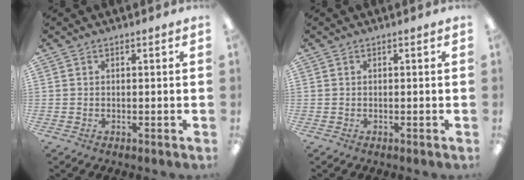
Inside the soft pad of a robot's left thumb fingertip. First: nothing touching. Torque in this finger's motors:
{"motor_torque": [-0.09, 0.00, 0.02, -0.03, 0.00]}